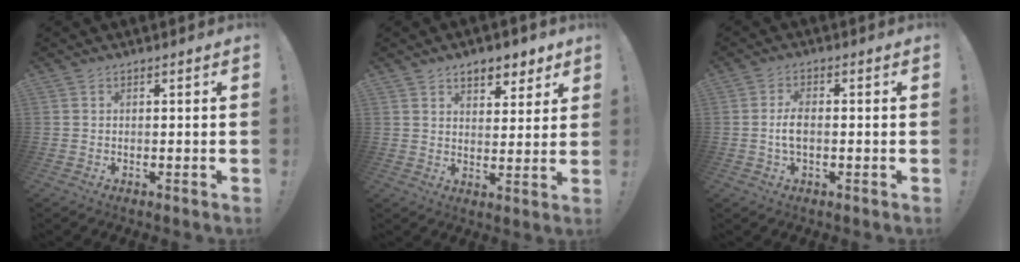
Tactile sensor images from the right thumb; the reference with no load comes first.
{"total": 7.1, "force": [5.3, 4.0, 2.6], "torque": [-0.018, -0.037, 0.093]}
{"total": 4.6, "force": [-0.5, 2.2, 4.0], "torque": [-0.090, 0.000, -0.014]}